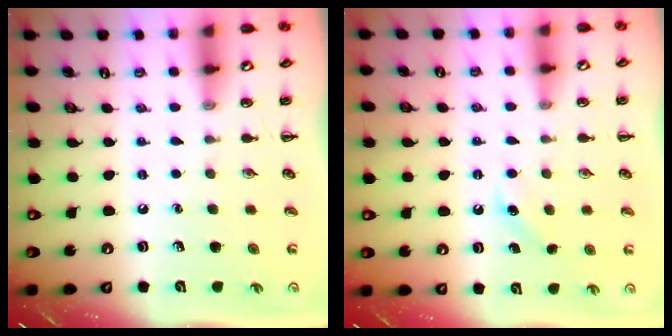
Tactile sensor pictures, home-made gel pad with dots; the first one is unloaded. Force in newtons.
{"total": 3.1, "press": 3.0, "slide": 0.8}